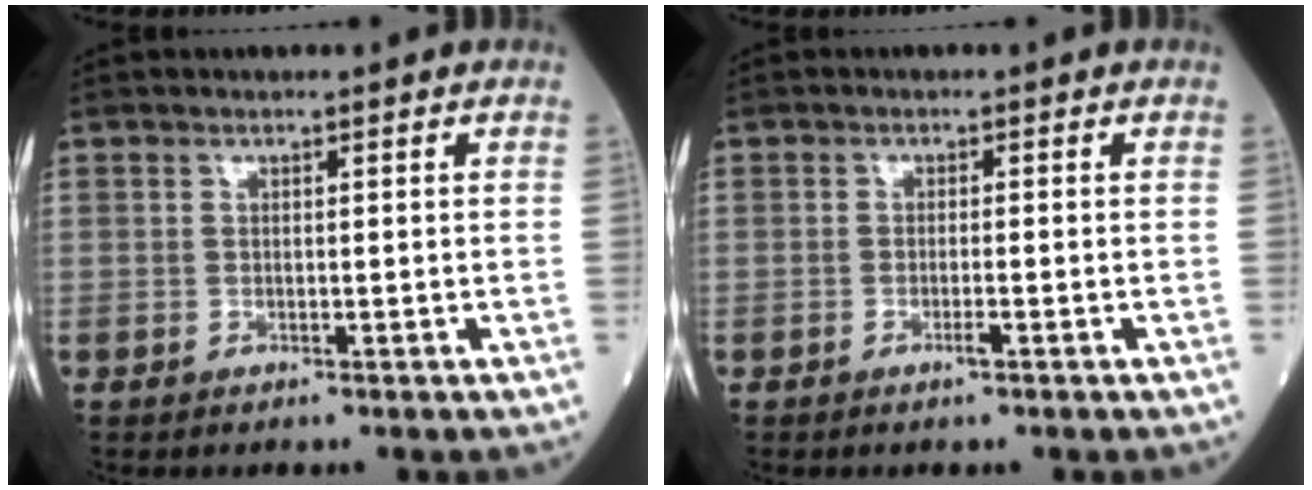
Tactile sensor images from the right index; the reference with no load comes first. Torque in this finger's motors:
{"motor_torque": [-0.08, -0.03, -0.03, 0.00]}